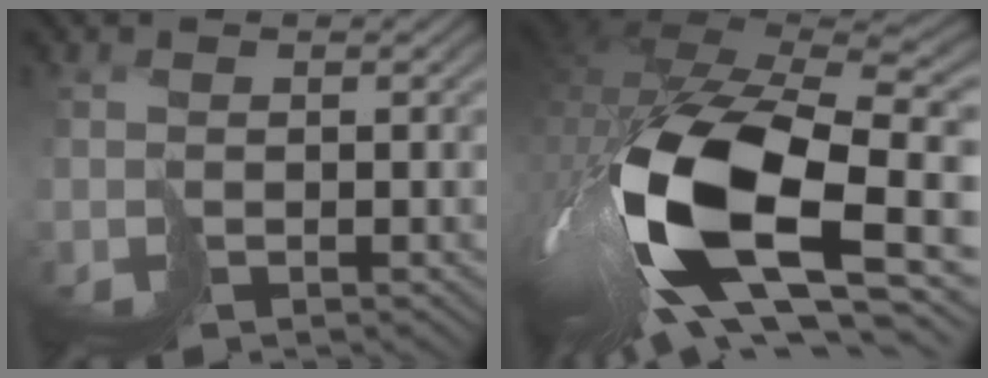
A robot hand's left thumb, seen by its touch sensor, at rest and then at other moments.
{"total": 19.6, "force": [-3.5, 10.1, 16.5], "torque": [-0.372, -0.037, -0.050]}